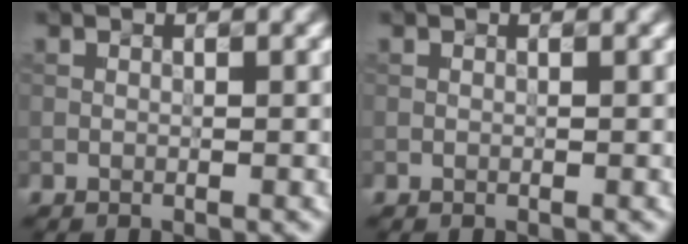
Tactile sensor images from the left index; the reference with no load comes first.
{"total": 0.0}